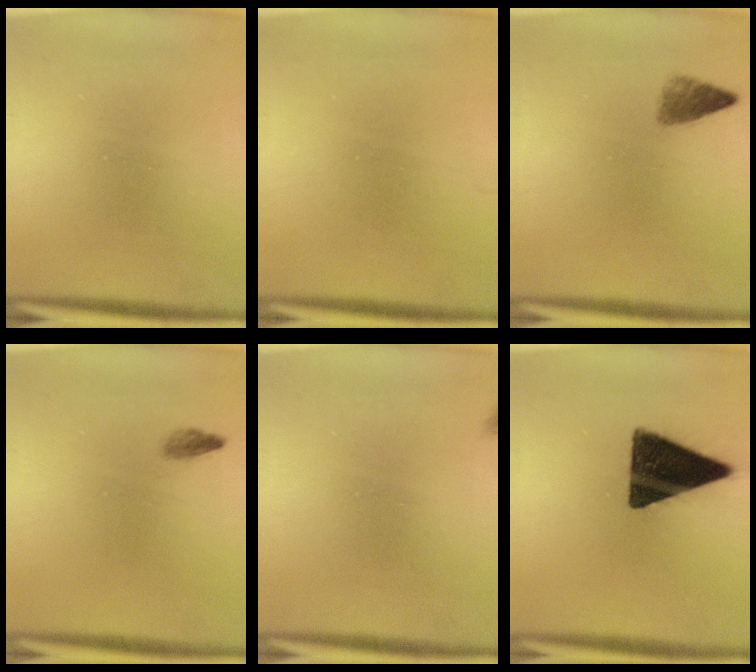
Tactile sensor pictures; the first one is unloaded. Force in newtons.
{"total": 1.1}
{"total": 2.2}
{"total": 0.9}
{"total": 0.9}
{"total": 14.6}